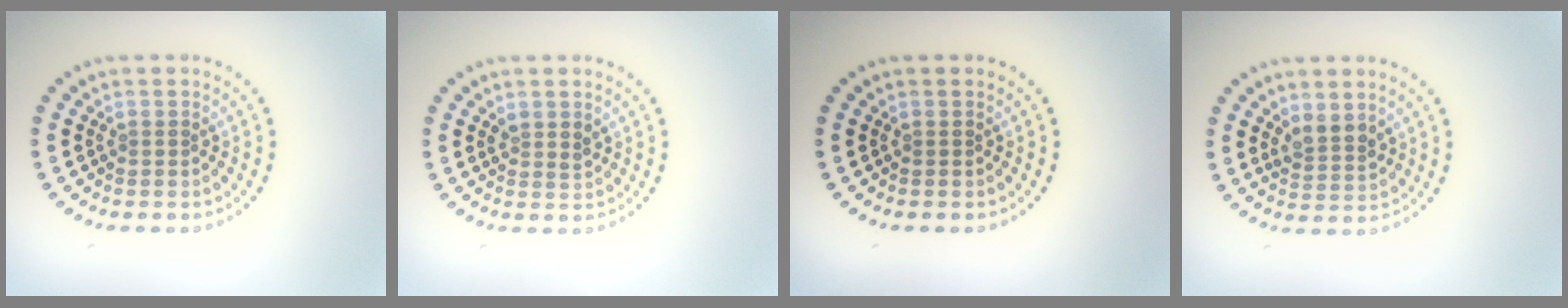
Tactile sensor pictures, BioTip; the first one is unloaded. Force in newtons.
{"total": 1.2, "press": 1.0, "slide": 0.6}
{"total": 0.0}
{"total": 2.2, "press": 1.9, "slide": 1.1}